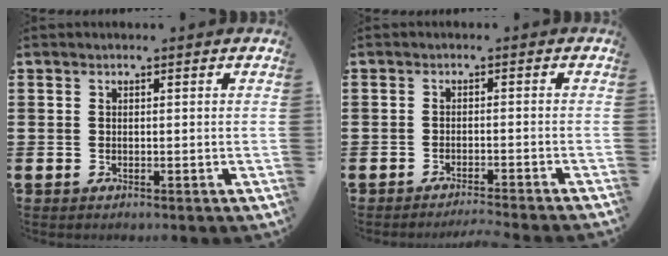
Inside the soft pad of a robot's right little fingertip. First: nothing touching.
{"total": 1.5, "force": [-1.5, -0.3, 0.2], "torque": [-0.002, 0.002, -0.030]}